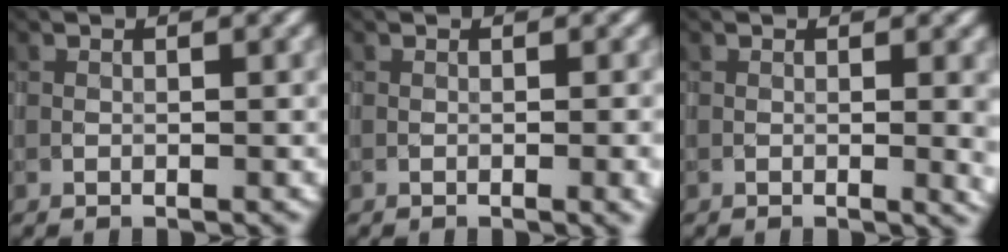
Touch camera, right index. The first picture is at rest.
{"total": 2.2, "force": [-0.9, 0.7, 1.9], "torque": [-0.029, -0.002, -0.008]}
{"total": 2.6, "force": [-0.2, 0.9, 2.4], "torque": [-0.032, -0.011, 0.006]}